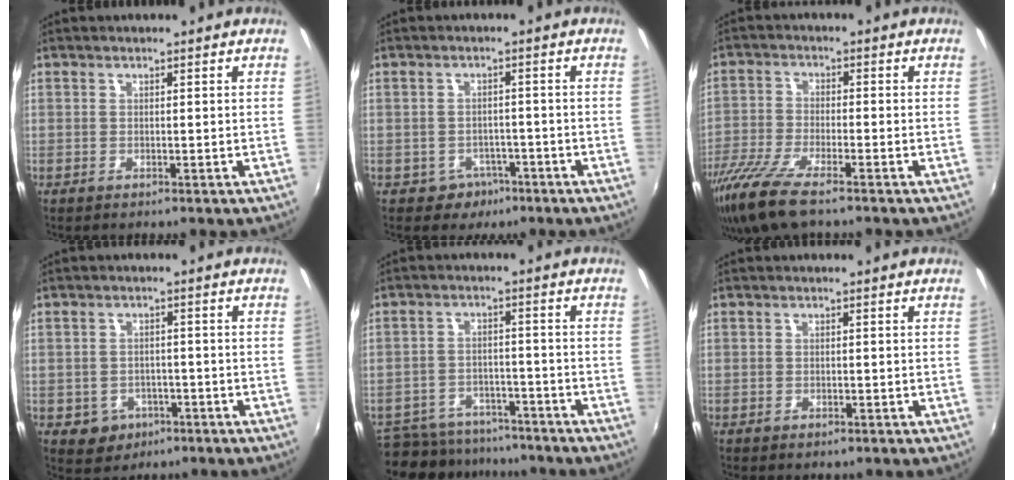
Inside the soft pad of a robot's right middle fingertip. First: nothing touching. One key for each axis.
{"total": 4.3, "fx": -2.5, "fy": 3.5, "fz": 0.7, "tx": -0.027, "ty": 0.007, "tz": -0.029}
{"total": 10.6, "fx": -7.7, "fy": 2.1, "fz": 7.0, "tx": -0.163, "ty": -0.038, "tz": -0.152}
{"total": 5.7, "fx": -2.4, "fy": 4.9, "fz": 1.6, "tx": -0.045, "ty": 0.003, "tz": -0.025}
{"total": 14.3, "fx": -12.2, "fy": 5.9, "fz": 4.5, "tx": -0.122, "ty": -0.004, "tz": -0.181}
{"total": 1.0, "fx": -0.6, "fy": 0.6, "fz": 0.3, "tx": -0.008, "ty": -0.005, "tz": -0.012}